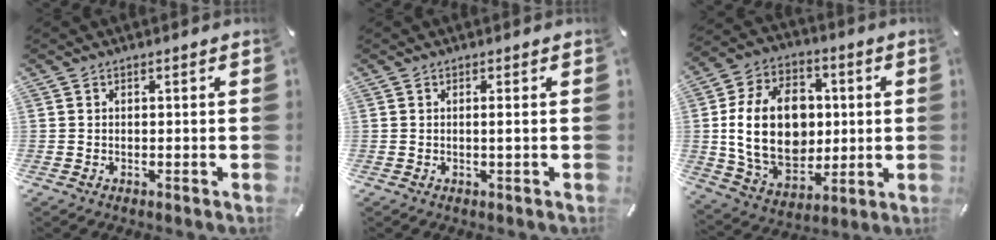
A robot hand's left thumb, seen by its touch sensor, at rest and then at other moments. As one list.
[{"total": 1.3, "force": [0.0, -0.1, 1.3], "torque": [-0.025, -0.004, -0.001]}, {"total": 21.2, "force": [0.9, 16.0, 14.0], "torque": [-0.278, 0.005, 0.021]}]